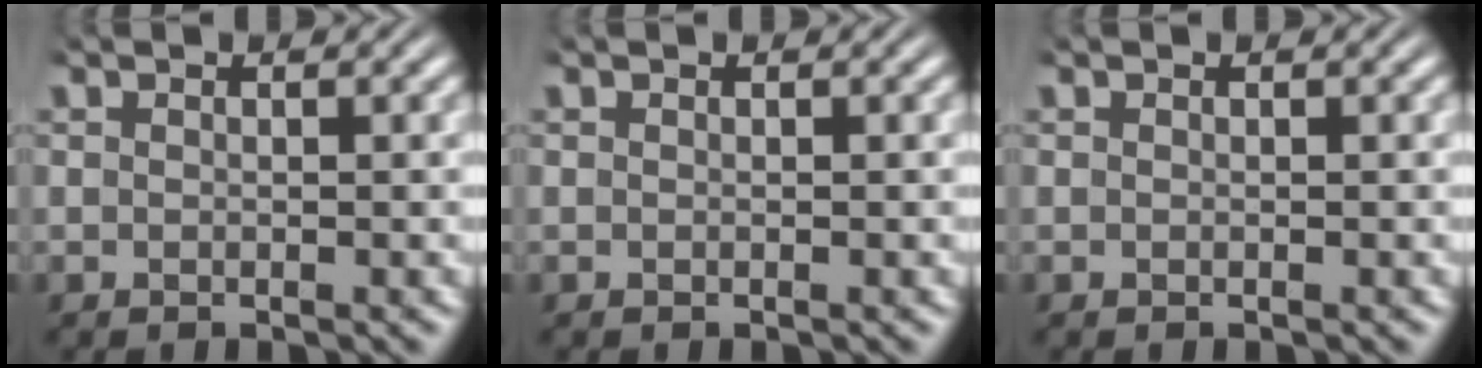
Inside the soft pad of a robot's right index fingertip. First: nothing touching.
{"total": 0.0}
{"total": 0.0}